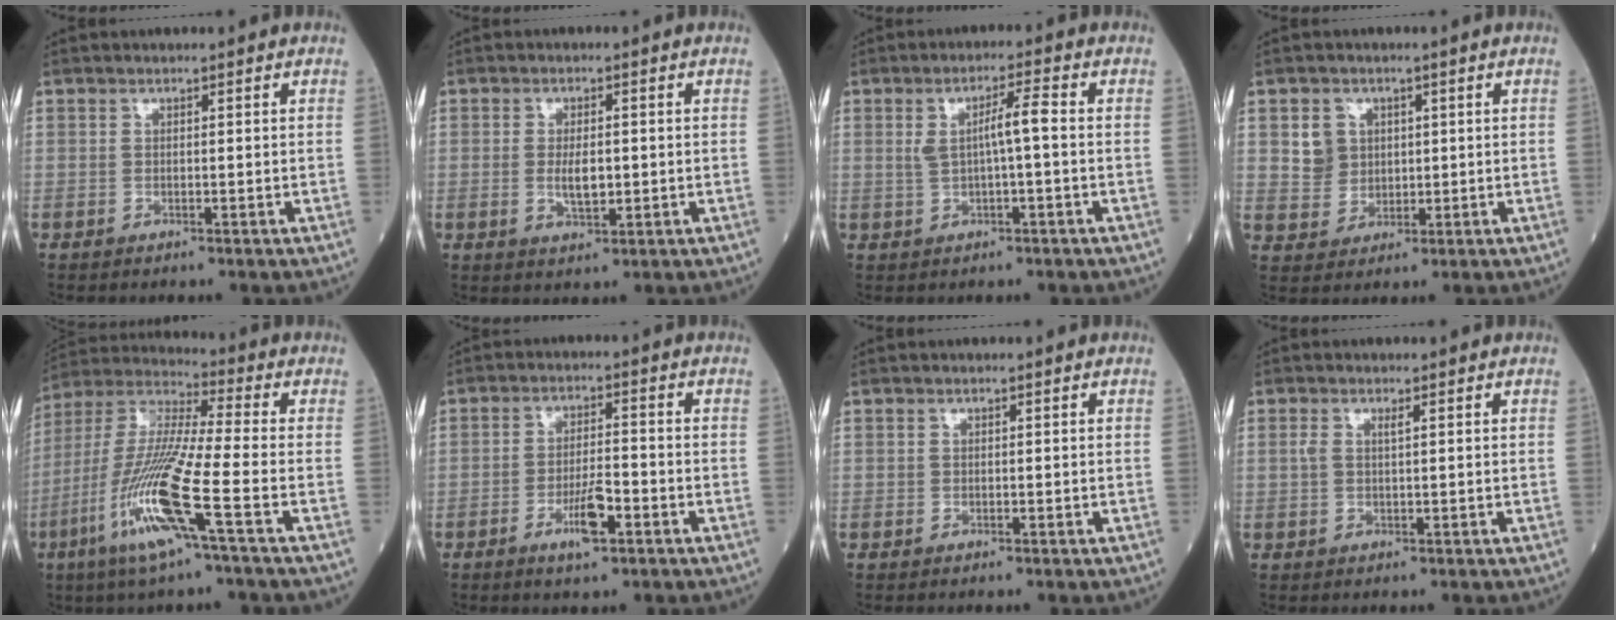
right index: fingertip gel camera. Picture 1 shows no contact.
{"total": 3.8, "force": [-0.2, 1.4, 3.5], "torque": [-0.061, -0.004, -0.001]}
{"total": 4.6, "force": [0.3, 0.4, 4.6], "torque": [-0.085, 0.010, 0.009]}
{"total": 4.4, "force": [1.2, 4.1, 0.9], "torque": [-0.017, 0.015, 0.024]}
{"total": 15.7, "force": [-6.2, -0.1, 14.4], "torque": [-0.307, -0.020, -0.128]}
{"total": 5.5, "force": [-2.6, 1.0, 4.7], "torque": [-0.088, -0.002, -0.046]}
{"total": 0.0}
{"total": 1.7, "force": [0.6, 0.5, 1.5], "torque": [-0.041, 0.011, 0.014]}